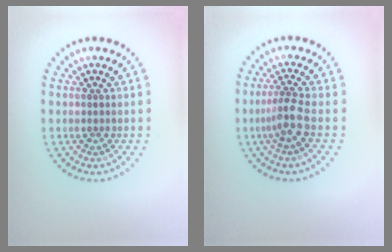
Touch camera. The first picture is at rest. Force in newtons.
{"total": 2.5, "press": 1.8, "slide": 1.7}